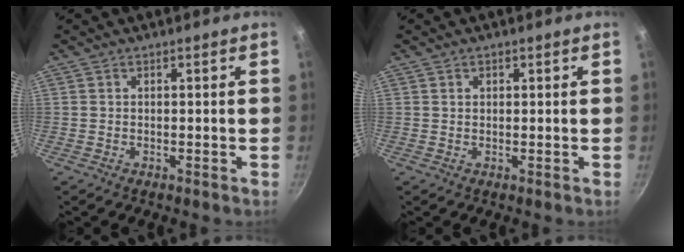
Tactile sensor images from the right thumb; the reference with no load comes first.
{"total": 1.2, "force": [0.5, 0.8, 0.7], "torque": [-0.008, 0.003, 0.008]}